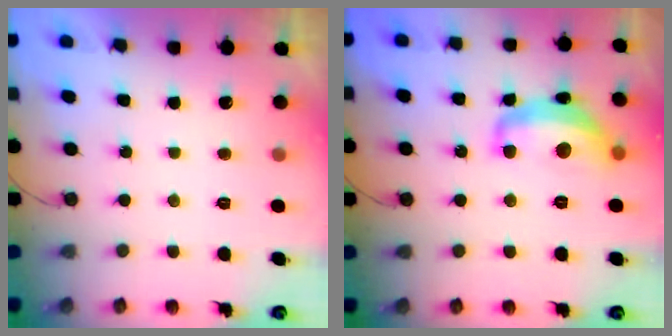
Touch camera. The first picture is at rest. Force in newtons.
{"total": 14.1, "press": 14.1, "slide": 0.9}